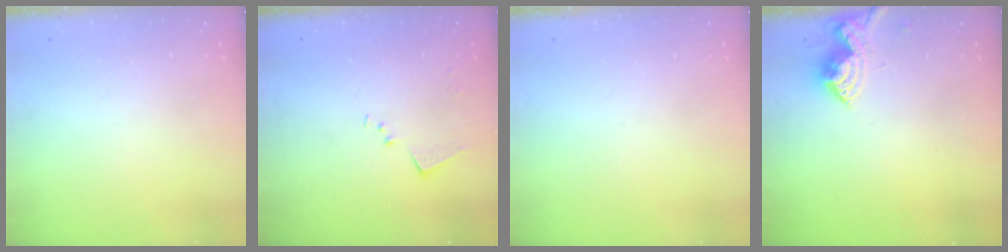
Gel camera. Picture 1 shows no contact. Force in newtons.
{"total": 7.4, "press": 7.4, "slide": 0.4}
{"total": 0.0}
{"total": 8.3, "press": 8.3, "slide": 0.2}